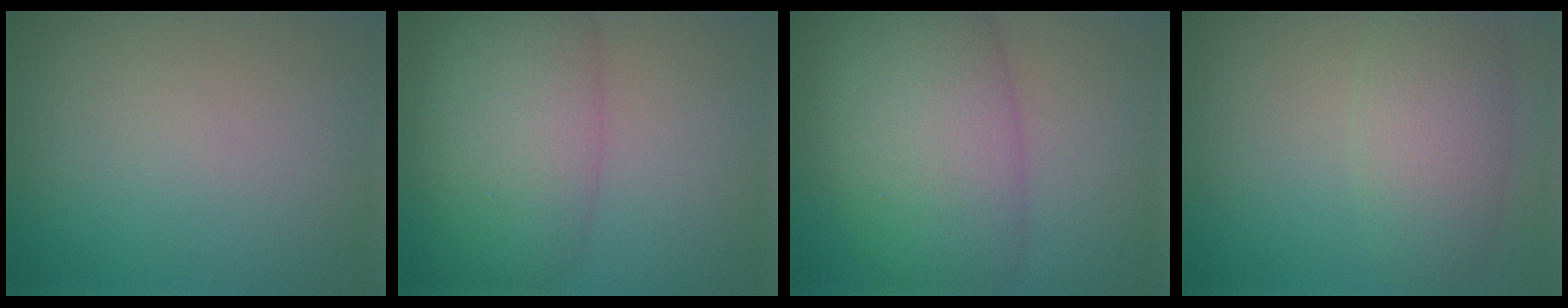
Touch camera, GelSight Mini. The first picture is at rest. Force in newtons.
{"total": 7.7, "press": 7.7, "slide": 0.3}
{"total": 10.1, "press": 10.1, "slide": 0.3}
{"total": 4.6, "press": 4.6, "slide": 0.2}